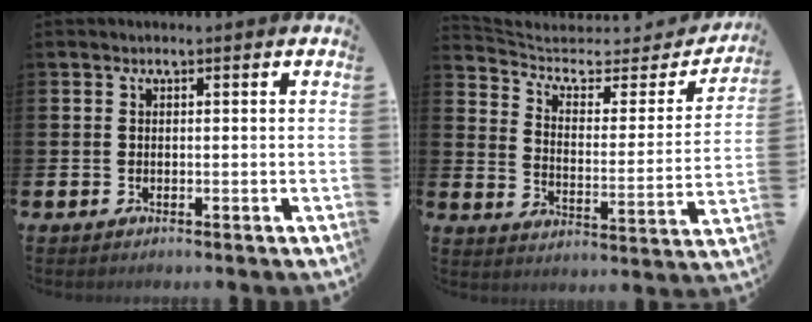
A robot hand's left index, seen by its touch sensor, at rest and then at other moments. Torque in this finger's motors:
{"motor_torque": [0.57, -1.56, -0.04, -0.02]}